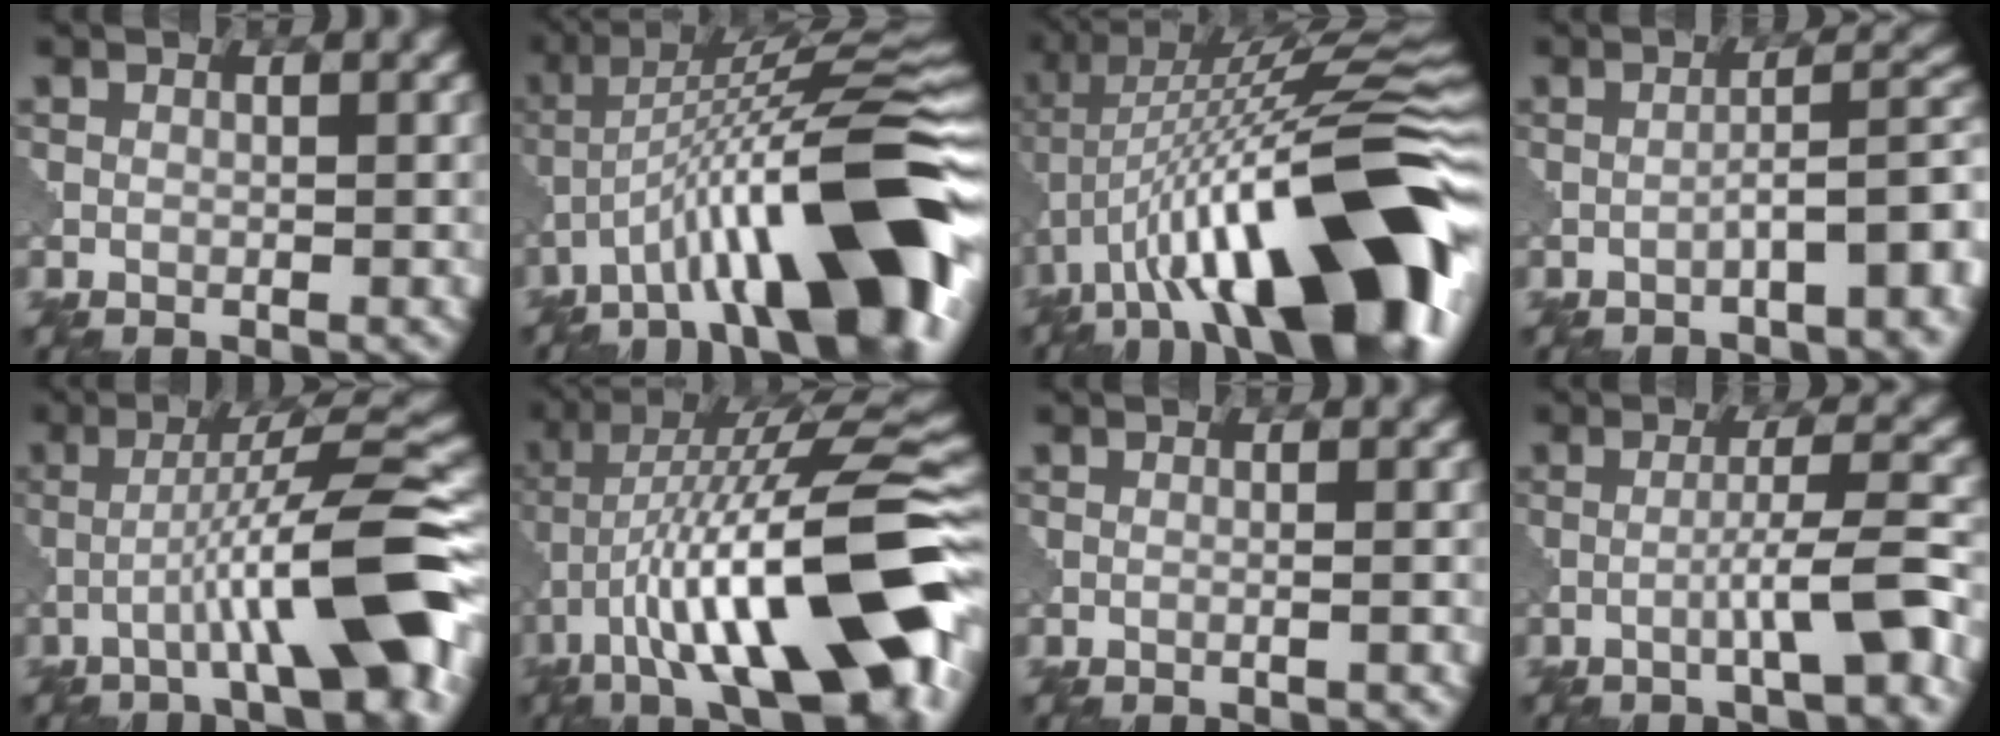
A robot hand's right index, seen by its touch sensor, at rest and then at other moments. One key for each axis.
{"total": 14.6, "fx": -6.6, "fy": 3.6, "fz": 12.6, "tx": -0.188, "ty": 0.032, "tz": -0.093}
{"total": 17.1, "fx": -5.5, "fy": 5.7, "fz": 15.2, "tx": -0.228, "ty": 0.054, "tz": -0.099}
{"total": 5.6, "fx": -2.6, "fy": 1.4, "fz": 4.7, "tx": -0.056, "ty": 0.025, "tz": -0.032}
{"total": 9.5, "fx": -3.3, "fy": 1.0, "fz": 8.8, "tx": -0.124, "ty": 0.028, "tz": -0.047}
{"total": 16.0, "fx": -4.8, "fy": 4.7, "fz": 14.6, "tx": -0.239, "ty": 0.041, "tz": -0.067}
{"total": 1.1, "fx": -0.2, "fy": 0.5, "fz": 1.0, "tx": 0.011, "ty": 0.002, "tz": -0.019}
{"total": 4.3, "fx": -1.9, "fy": 0.2, "fz": 3.8, "tx": -0.053, "ty": 0.022, "tz": -0.039}